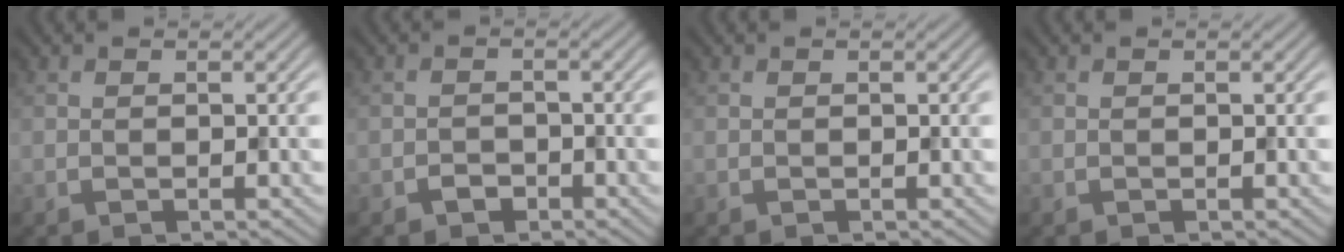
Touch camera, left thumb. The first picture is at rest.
{"total": 1.7, "force": [-1.1, 1.1, 0.6], "torque": [-0.008, 0.001, -0.024]}
{"total": 0.0}
{"total": 0.0}